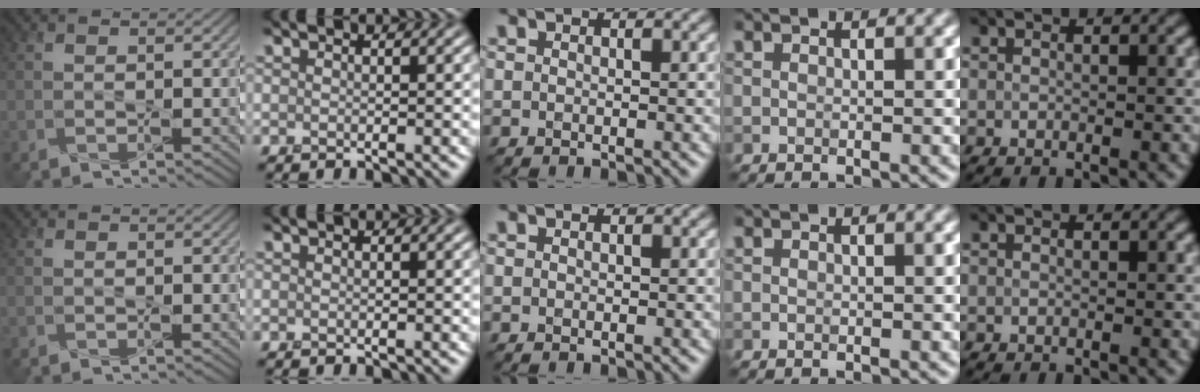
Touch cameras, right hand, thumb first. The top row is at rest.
{}